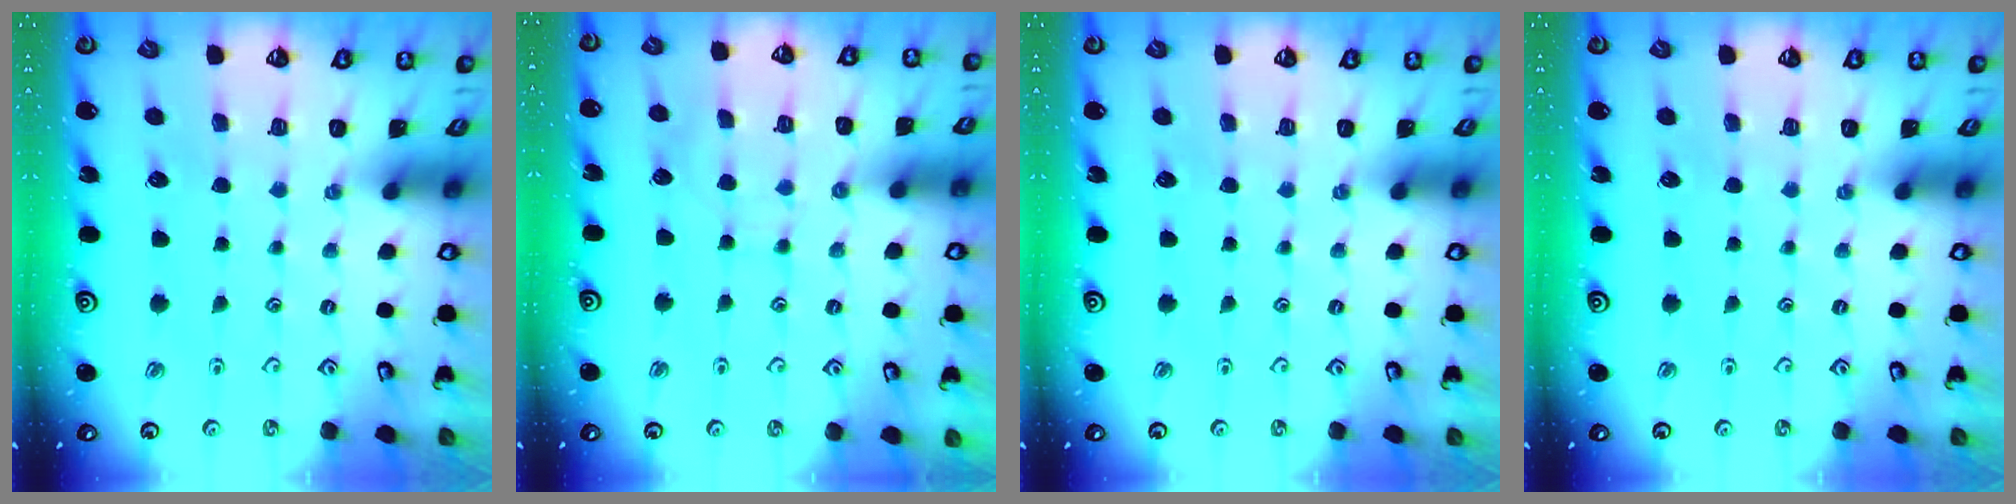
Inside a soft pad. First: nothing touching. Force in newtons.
{"total": 3.3, "press": 3.2, "slide": 0.4}
{"total": 0.0}
{"total": 0.0}